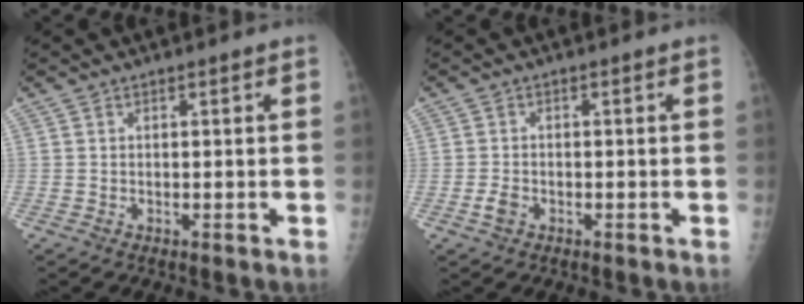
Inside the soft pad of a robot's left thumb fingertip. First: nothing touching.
{"total": 2.1, "force": [-0.9, 1.5, 1.2], "torque": [-0.022, 0.001, -0.017]}